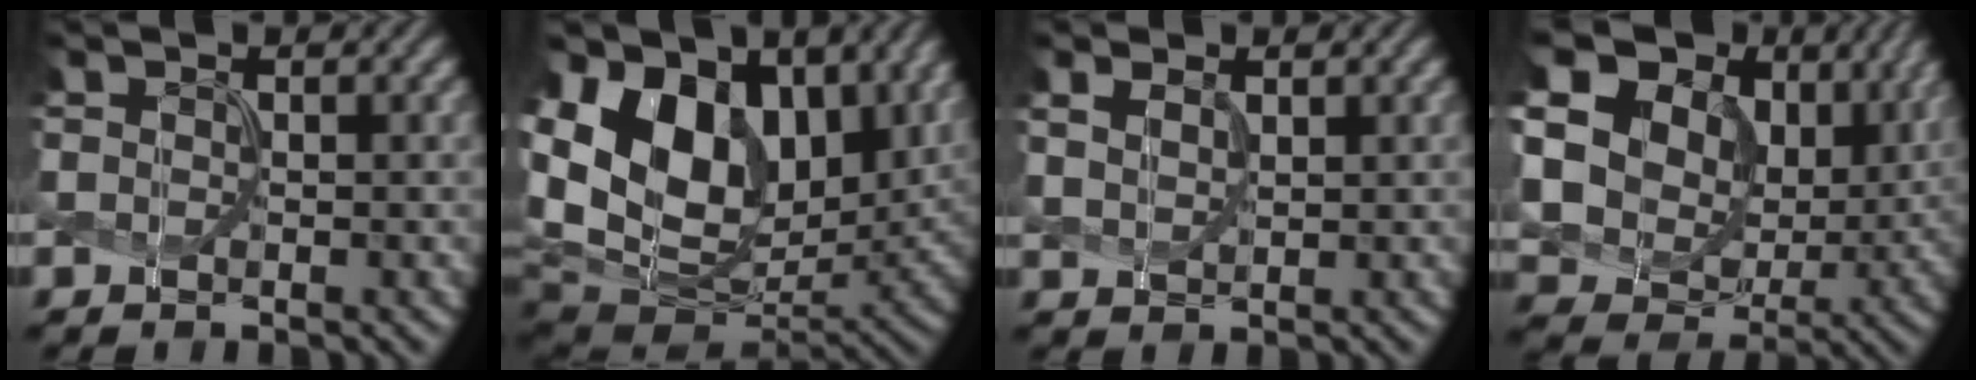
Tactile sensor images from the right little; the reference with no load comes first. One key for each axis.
{"total": 15.9, "fx": 4.5, "fy": 11.5, "fz": 9.9, "tx": -0.200, "ty": 0.001, "tz": 0.084}
{"total": 1.5, "fx": 0.8, "fy": 0.7, "fz": 1.0, "tx": -0.023, "ty": -0.005, "tz": 0.022}
{"total": 21.3, "fx": 8.0, "fy": 17.2, "fz": 9.7, "tx": -0.249, "ty": 0.017, "tz": 0.143}